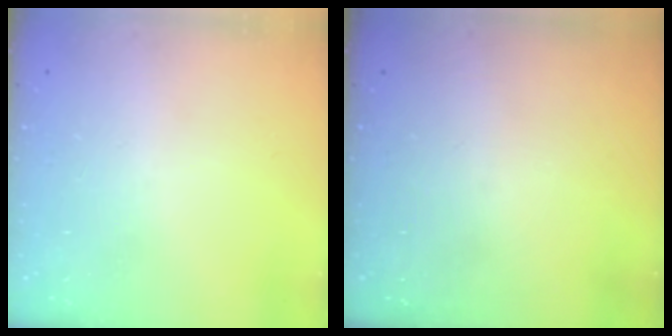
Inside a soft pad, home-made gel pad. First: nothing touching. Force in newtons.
{"total": 0.0}